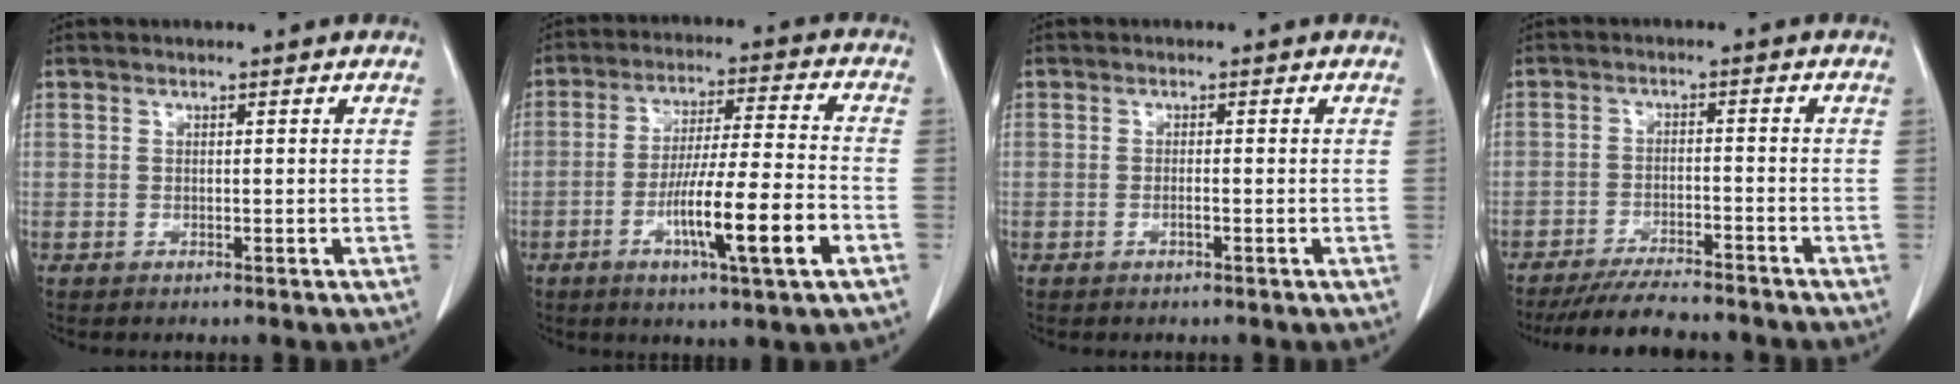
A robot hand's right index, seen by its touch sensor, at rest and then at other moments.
{"total": 13.2, "force": [-5.0, 0.3, 12.2], "torque": [-0.211, -0.008, -0.083]}
{"total": 0.8, "force": [-0.4, 0.1, 0.7], "torque": [-0.015, 0.001, -0.006]}
{"total": 9.9, "force": [-9.0, 1.5, 3.7], "torque": [-0.053, -0.010, -0.141]}